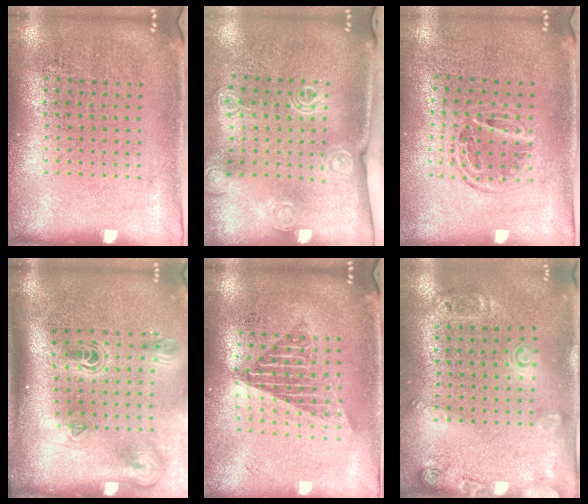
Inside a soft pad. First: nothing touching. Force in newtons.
{"total": 1.8, "press": 1.5, "slide": 1.1}
{"total": 1.1, "press": 1.0, "slide": 0.4}
{"total": 2.3, "press": 1.5, "slide": 1.7}
{"total": 1.7, "press": 1.4, "slide": 1.1}
{"total": 1.8, "press": 1.2, "slide": 1.4}